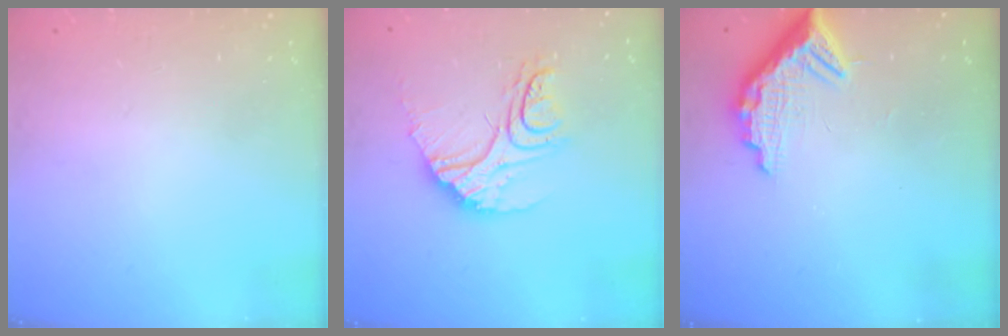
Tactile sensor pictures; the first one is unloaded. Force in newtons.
{"total": 16.3, "press": 16.2, "slide": 1.9}
{"total": 10.9, "press": 10.9, "slide": 1.1}